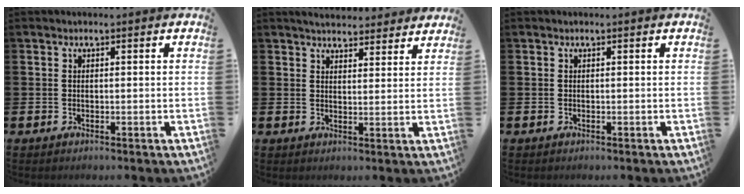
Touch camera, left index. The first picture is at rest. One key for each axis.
{"total": 4.0, "fx": 3.9, "fy": 0.7, "fz": 0.4, "tx": -0.010, "ty": -0.020, "tz": 0.070}
{"total": 0.0}